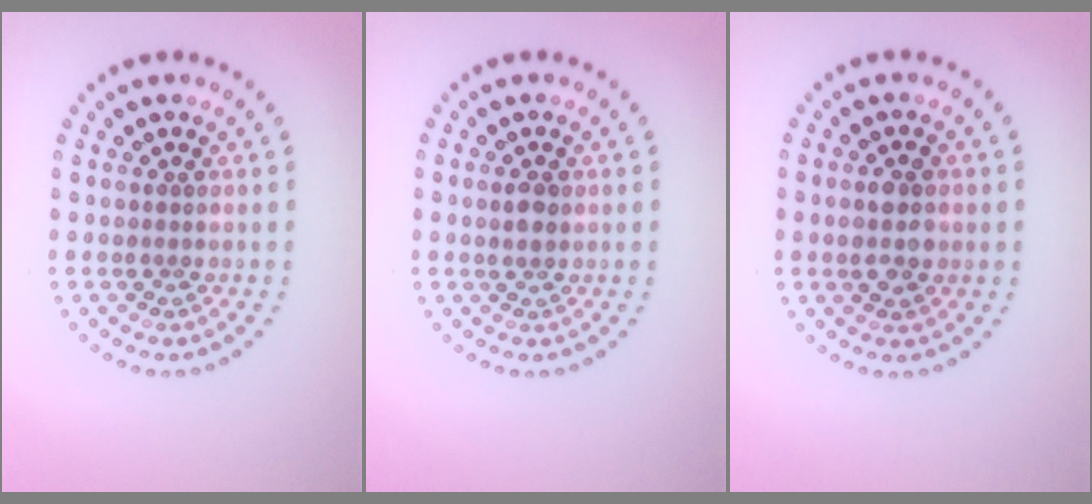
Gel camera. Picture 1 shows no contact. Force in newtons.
{"total": 1.5, "press": 1.4, "slide": 0.5}
{"total": 2.7, "press": 2.7, "slide": 0.1}